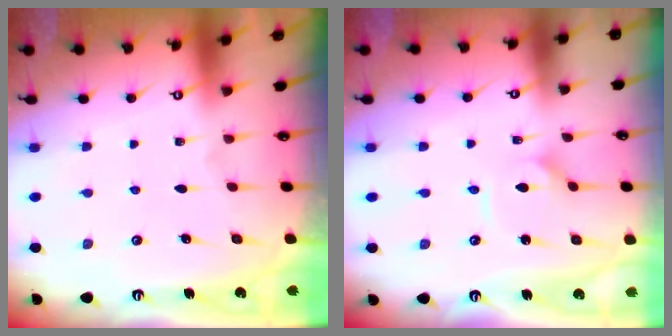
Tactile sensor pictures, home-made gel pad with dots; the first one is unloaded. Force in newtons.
{"total": 2.3, "press": 2.3, "slide": 0.1}